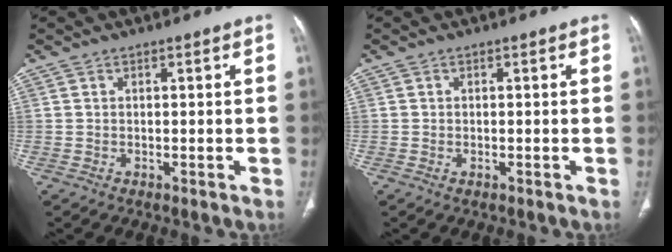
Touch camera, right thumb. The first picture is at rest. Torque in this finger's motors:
{"motor_torque": [-0.65, 0.38, -0.30, 0.07, -0.03]}